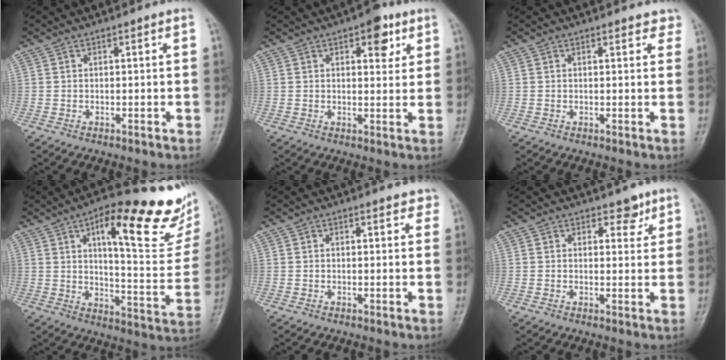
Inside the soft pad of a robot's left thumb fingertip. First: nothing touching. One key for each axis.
{"total": 6.0, "fx": 3.1, "fy": 3.1, "fz": 4.2, "tx": -0.029, "ty": -0.011, "tz": 0.035}
{"total": 2.3, "fx": 1.9, "fy": 1.2, "fz": 0.7, "tx": 0.016, "ty": -0.006, "tz": 0.012}
{"total": 25.7, "fx": 13.2, "fy": 7.9, "fz": 20.6, "tx": -0.240, "ty": -0.031, "tz": 0.190}
{"total": 1.8, "fx": 1.4, "fy": 1.0, "fz": 0.7, "tx": 0.011, "ty": -0.002, "tz": 0.009}
{"total": 3.0, "fx": 2.1, "fy": 1.8, "fz": 1.2, "tx": 0.006, "ty": -0.012, "tz": 0.027}